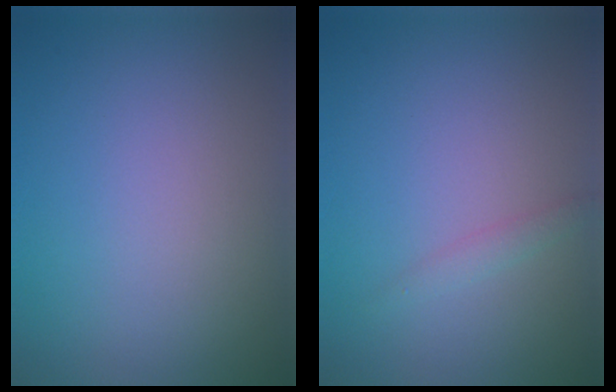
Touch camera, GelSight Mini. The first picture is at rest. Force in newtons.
{"total": 1.0, "press": 1.0, "slide": 0.0}